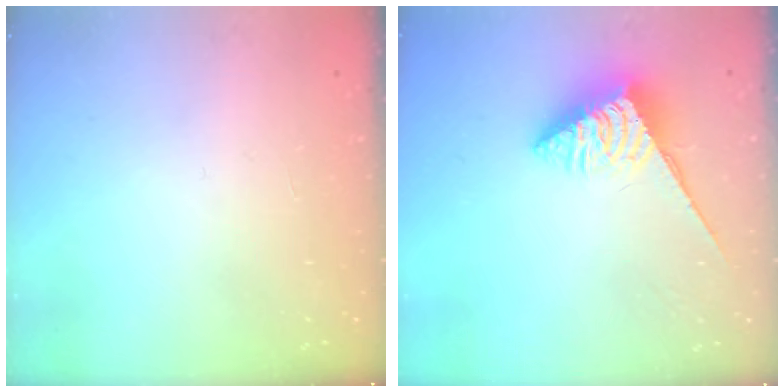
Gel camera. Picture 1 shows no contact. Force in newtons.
{"total": 6.0, "press": 6.0, "slide": 0.1}